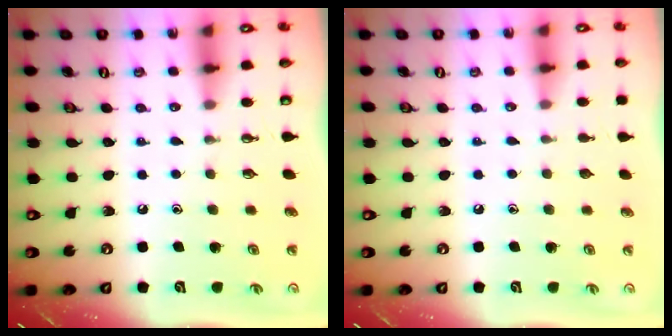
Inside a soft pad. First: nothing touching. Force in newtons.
{"total": 0.0}